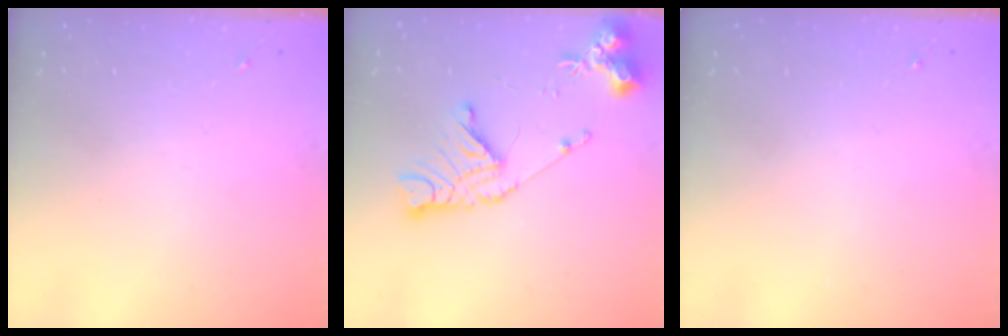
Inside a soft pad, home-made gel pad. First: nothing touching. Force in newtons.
{"total": 15.4, "press": 15.3, "slide": 1.8}
{"total": 0.0}